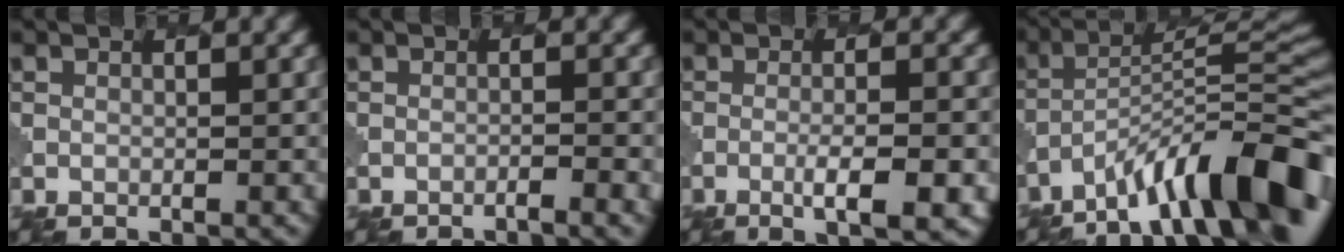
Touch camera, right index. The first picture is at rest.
{"total": 1.4, "force": [-0.9, 0.2, 1.1], "torque": [-0.007, 0.001, -0.022]}
{"total": 4.1, "force": [-1.3, 0.8, 3.8], "torque": [-0.060, 0.000, -0.019]}
{"total": 12.6, "force": [-8.2, 2.8, 9.2], "torque": [-0.129, 0.017, -0.139]}